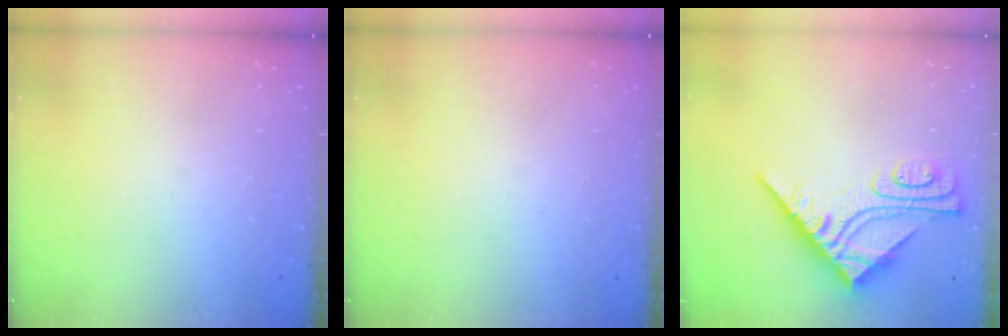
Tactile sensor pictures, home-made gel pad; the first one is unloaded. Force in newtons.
{"total": 0.0}
{"total": 10.6, "press": 10.5, "slide": 1.0}